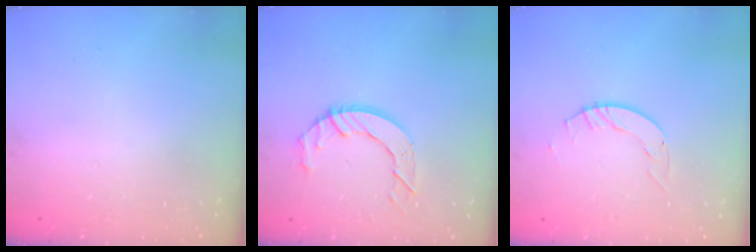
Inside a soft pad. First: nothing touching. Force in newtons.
{"total": 8.1, "press": 8.0, "slide": 0.4}
{"total": 2.1, "press": 2.1, "slide": 0.3}